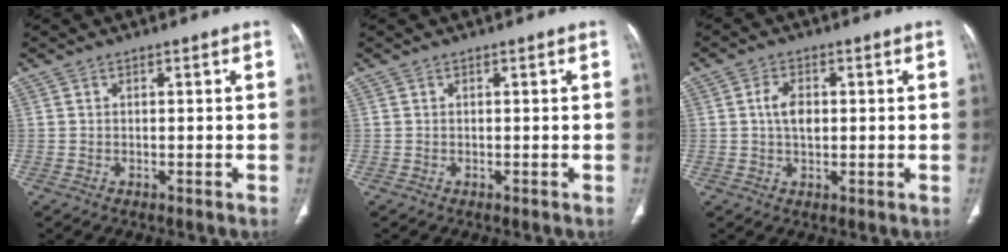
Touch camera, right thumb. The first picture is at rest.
{"total": 0.0}
{"total": 4.4, "force": [0.5, 2.7, 3.5], "torque": [-0.061, 0.002, 0.006]}